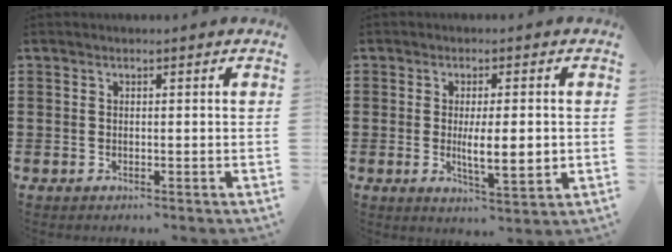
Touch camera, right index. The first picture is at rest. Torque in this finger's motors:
{"motor_torque": [1.82, -0.15, 0.53, 0.19]}